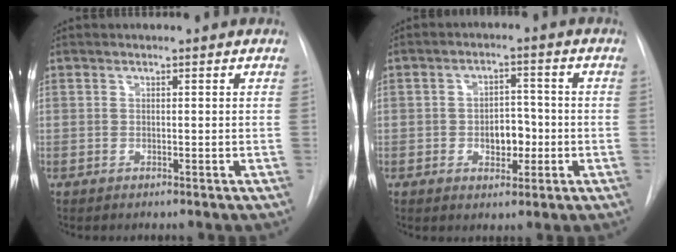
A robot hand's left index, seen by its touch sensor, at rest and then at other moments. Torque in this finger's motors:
{"motor_torque": [0.09, 0.02, 0.12, 0.05]}